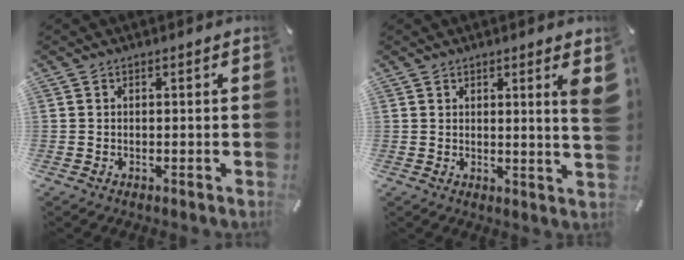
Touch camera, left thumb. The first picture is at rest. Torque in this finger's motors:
{"motor_torque": [0.61, -0.31, 0.18, -0.04, 0.03]}